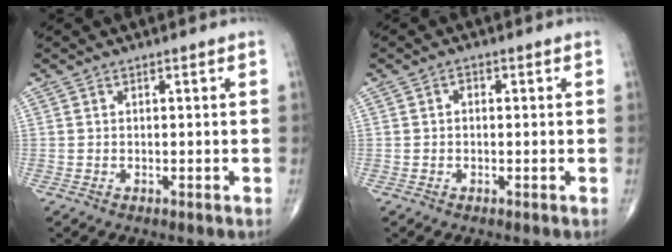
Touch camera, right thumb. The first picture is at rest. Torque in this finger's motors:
{"motor_torque": [-0.19, -0.02, 0.10, -0.04, 0.05]}